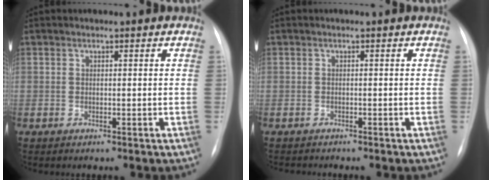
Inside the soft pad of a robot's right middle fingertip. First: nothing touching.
{"total": 1.3, "force": [-1.3, 0.2, 0.2], "torque": [-0.001, -0.005, -0.017]}